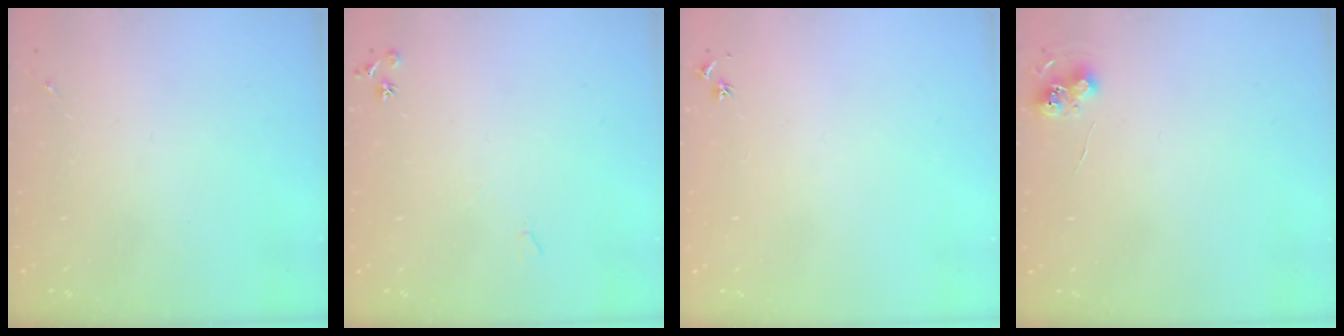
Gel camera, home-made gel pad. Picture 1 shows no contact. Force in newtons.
{"total": 6.7, "press": 6.6, "slide": 1.0}
{"total": 3.0, "press": 2.9, "slide": 0.4}
{"total": 6.2, "press": 6.2, "slide": 0.5}